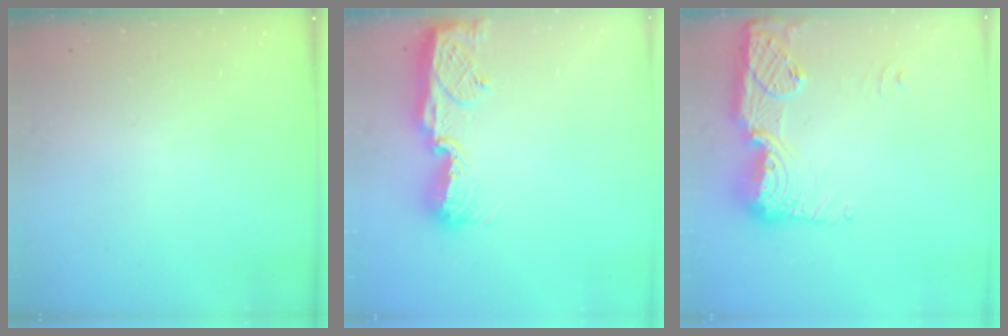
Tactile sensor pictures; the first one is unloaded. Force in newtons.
{"total": 11.6, "press": 11.5, "slide": 1.1}
{"total": 16.5, "press": 16.5, "slide": 1.1}